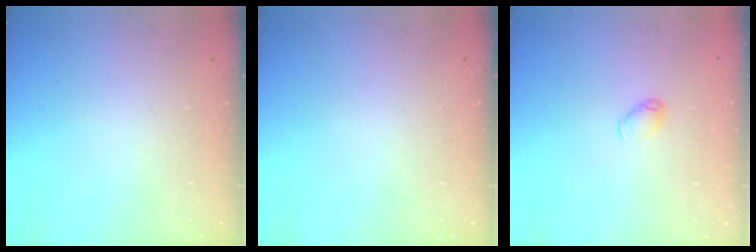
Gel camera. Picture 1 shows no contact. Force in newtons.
{"total": 0.0}
{"total": 3.3, "press": 3.2, "slide": 0.7}